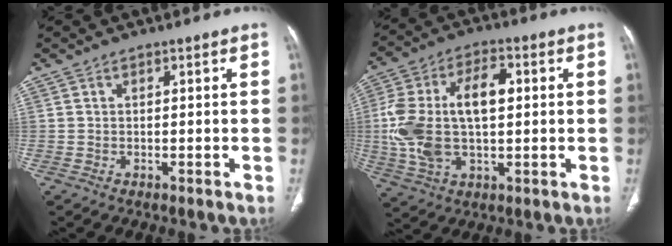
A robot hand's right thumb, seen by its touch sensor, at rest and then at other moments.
{"total": 17.1, "force": [1.0, 9.2, 14.3], "torque": [-0.296, 0.023, 0.021]}